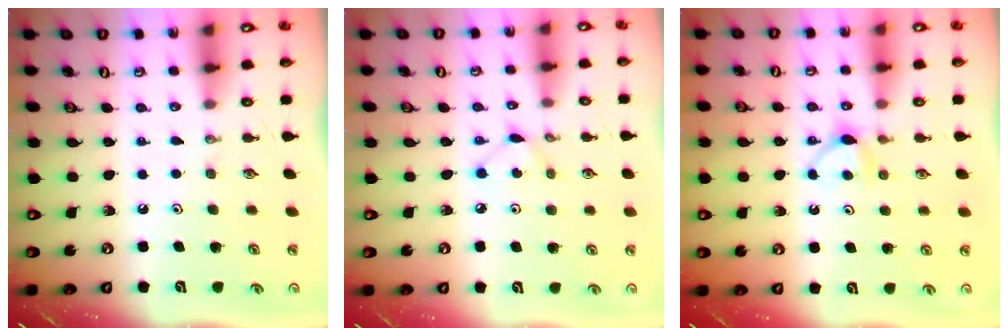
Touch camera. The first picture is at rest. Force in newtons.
{"total": 4.6, "press": 4.6, "slide": 0.4}
{"total": 5.5, "press": 5.4, "slide": 0.7}